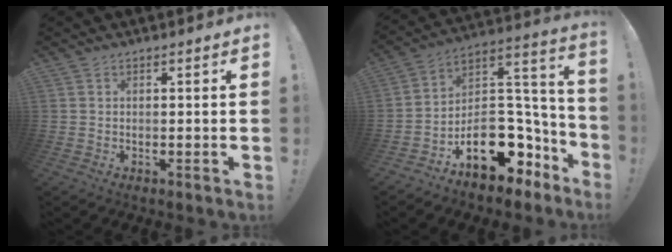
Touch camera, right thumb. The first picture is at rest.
{"total": 18.2, "force": [-7.8, 12.2, 11.0], "torque": [-0.130, 0.042, -0.105]}